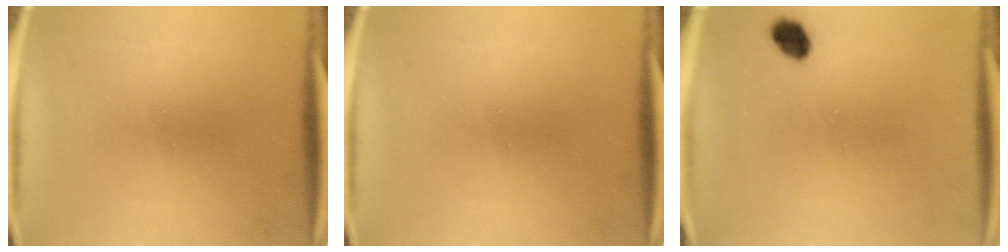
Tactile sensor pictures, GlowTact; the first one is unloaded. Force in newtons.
{"total": 0.0}
{"total": 3.7}